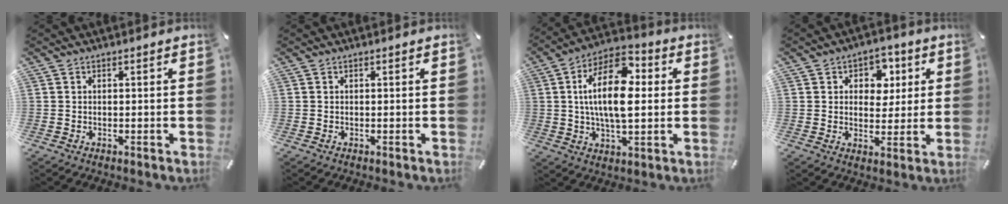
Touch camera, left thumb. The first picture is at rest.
{"total": 0.0}
{"total": 16.6, "force": [2.6, 8.5, 14.0], "torque": [-0.270, -0.002, 0.039]}
{"total": 7.2, "force": [2.0, 6.1, 3.3], "torque": [-0.034, -0.003, 0.029]}